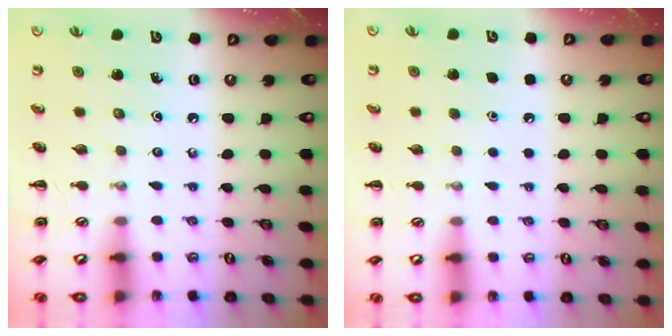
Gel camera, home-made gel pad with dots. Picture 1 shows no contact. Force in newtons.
{"total": 1.7, "press": 1.7, "slide": 0.1}